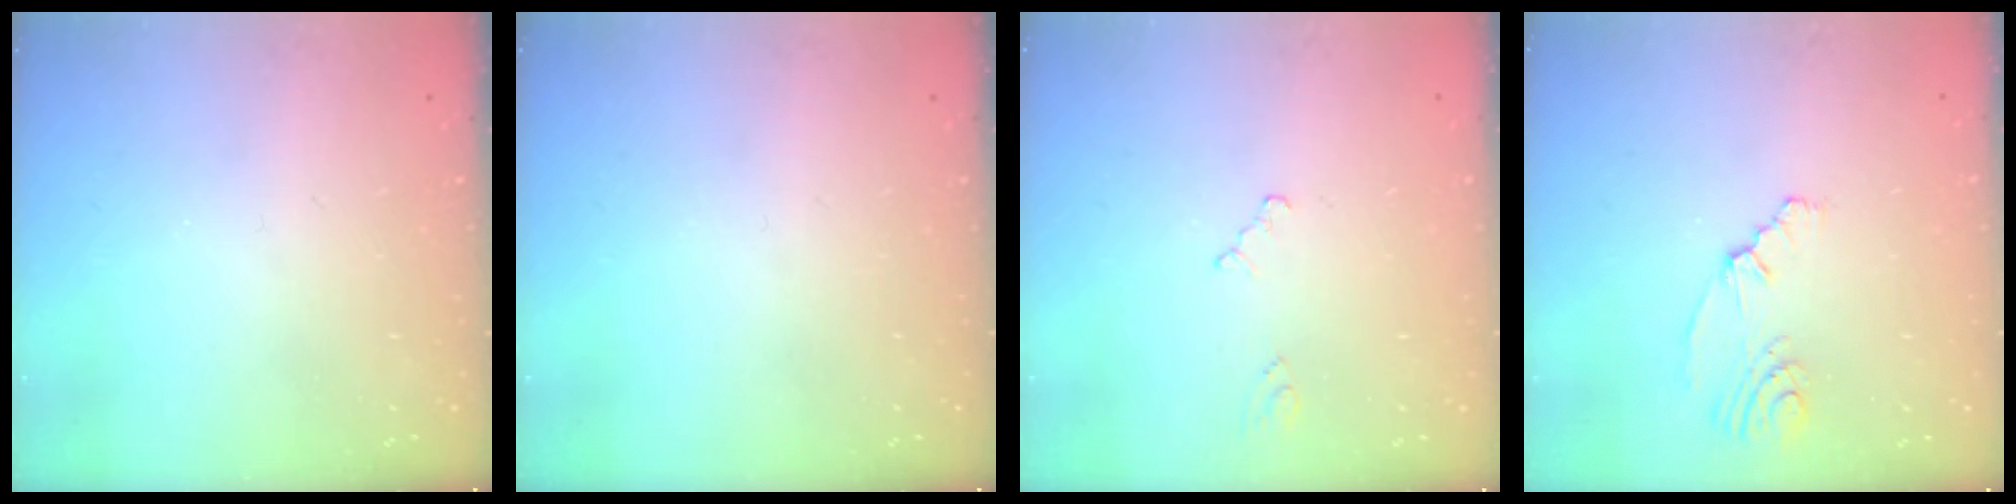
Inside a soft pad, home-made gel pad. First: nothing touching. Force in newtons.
{"total": 0.0}
{"total": 0.0}
{"total": 4.4, "press": 2.2, "slide": 3.8}